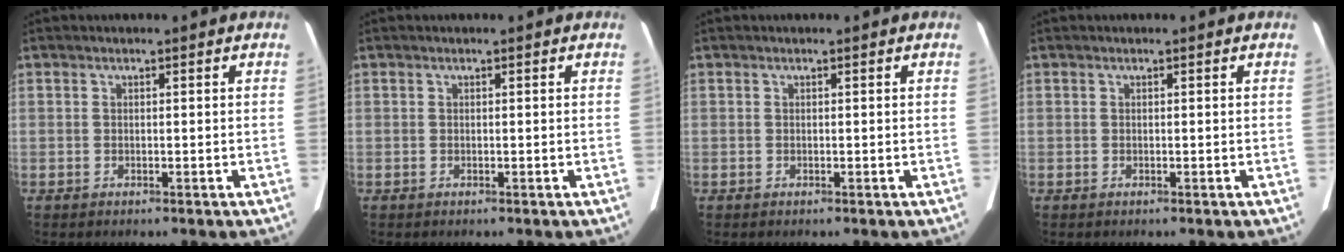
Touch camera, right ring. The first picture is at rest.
{"total": 0.0}
{"total": 0.0}
{"total": 0.0}